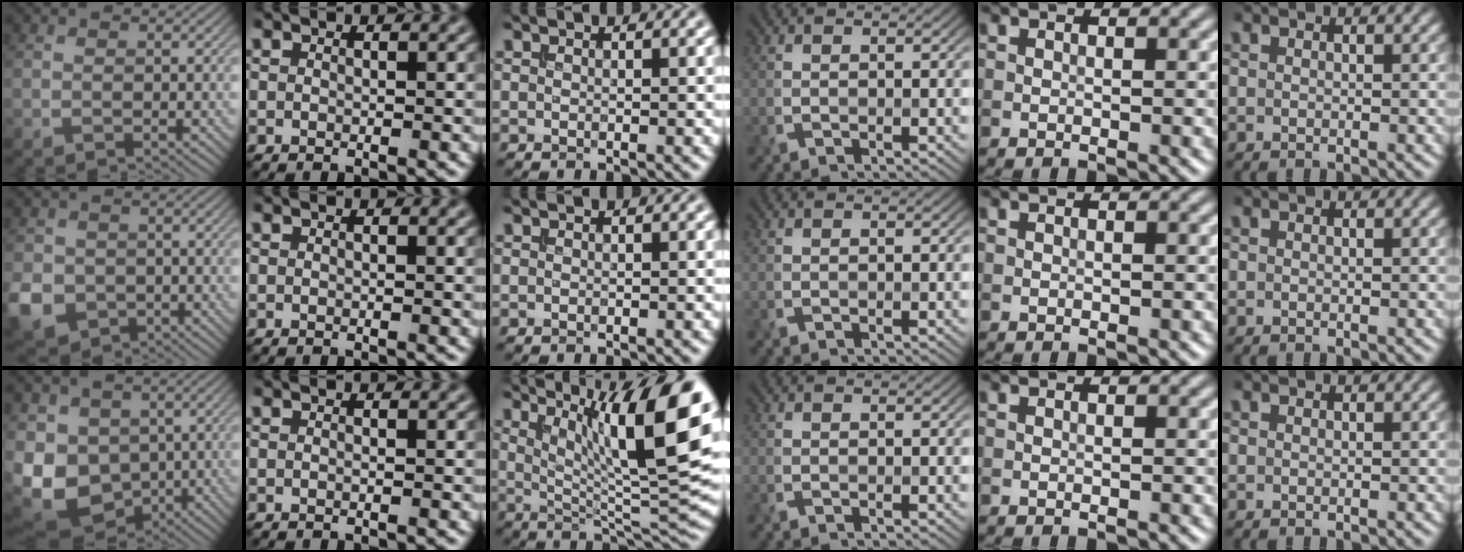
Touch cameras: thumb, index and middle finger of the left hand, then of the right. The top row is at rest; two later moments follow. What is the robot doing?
{"motion": "insert", "object": "file holder"}